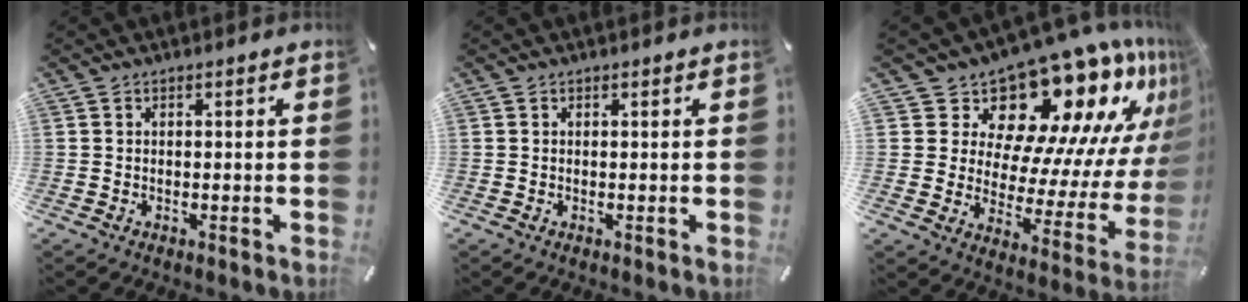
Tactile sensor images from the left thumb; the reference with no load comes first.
{"total": 0.0}
{"total": 18.4, "force": [14.7, 8.3, 7.2], "torque": [-0.079, -0.148, 0.245]}